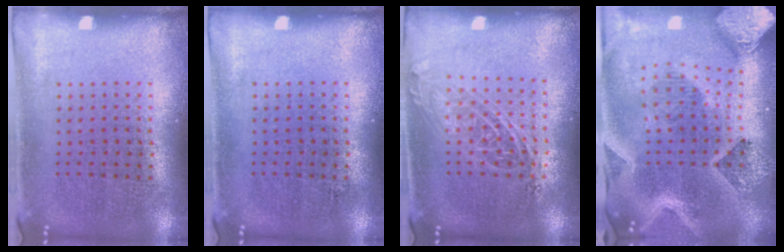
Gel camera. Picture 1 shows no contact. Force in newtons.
{"total": 0.0}
{"total": 1.4, "press": 1.2, "slide": 0.7}
{"total": 4.2, "press": 3.3, "slide": 2.7}